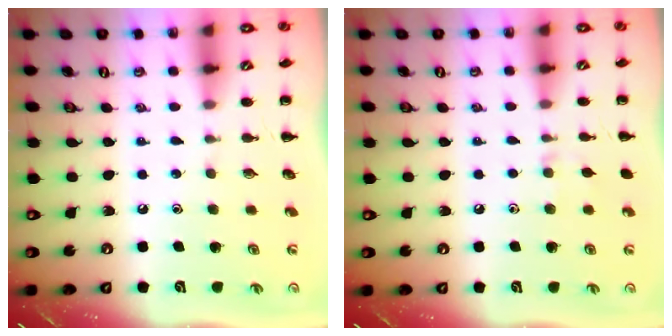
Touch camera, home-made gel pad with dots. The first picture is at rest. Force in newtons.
{"total": 4.8, "press": 4.6, "slide": 1.6}